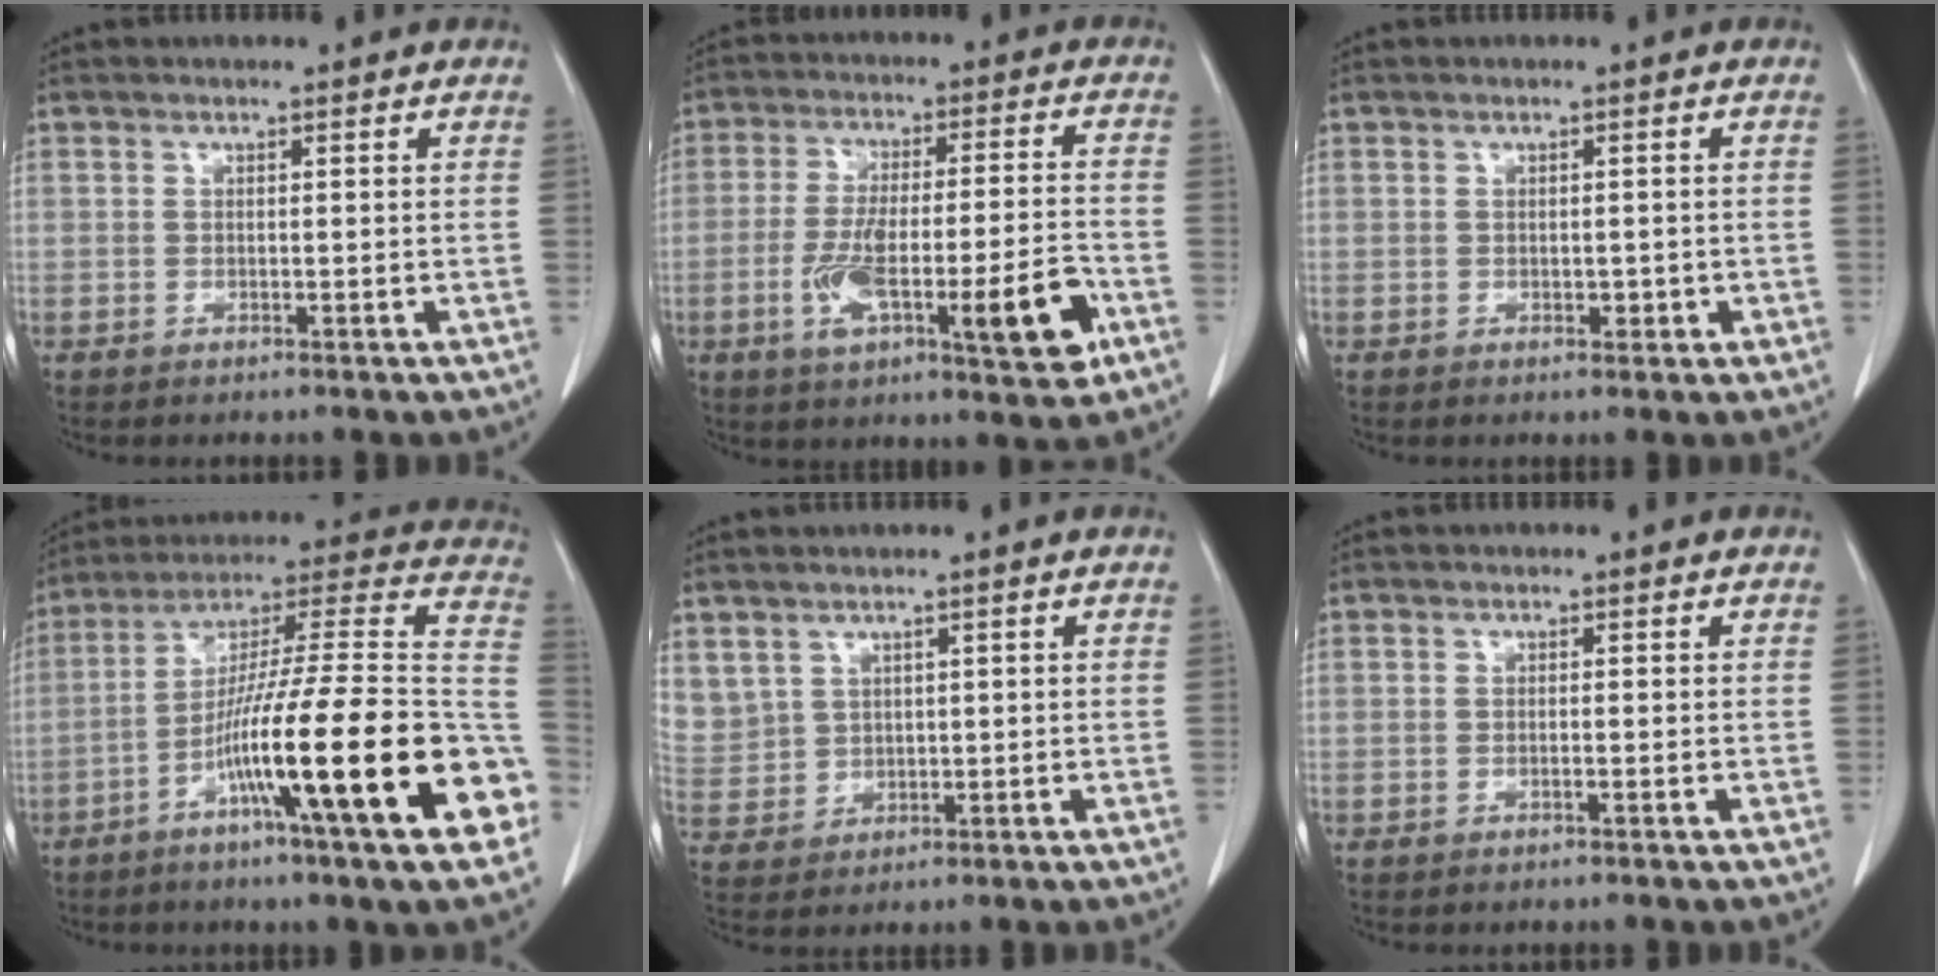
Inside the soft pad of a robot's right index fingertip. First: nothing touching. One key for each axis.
{"total": 15.8, "fx": -5.6, "fy": 2.7, "fz": 14.6, "tx": -0.226, "ty": 0.006, "tz": -0.080}
{"total": 1.5, "fx": -0.3, "fy": 1.0, "fz": 1.1, "tx": -0.014, "ty": 0.002, "tz": 0.000}
{"total": 28.0, "fx": -10.0, "fy": 1.0, "fz": 26.2, "tx": -0.329, "ty": -0.012, "tz": -0.170}
{"total": 9.0, "fx": 4.3, "fy": 7.3, "fz": 3.0, "tx": -0.102, "ty": 0.019, "tz": 0.110}
{"total": 0.0}